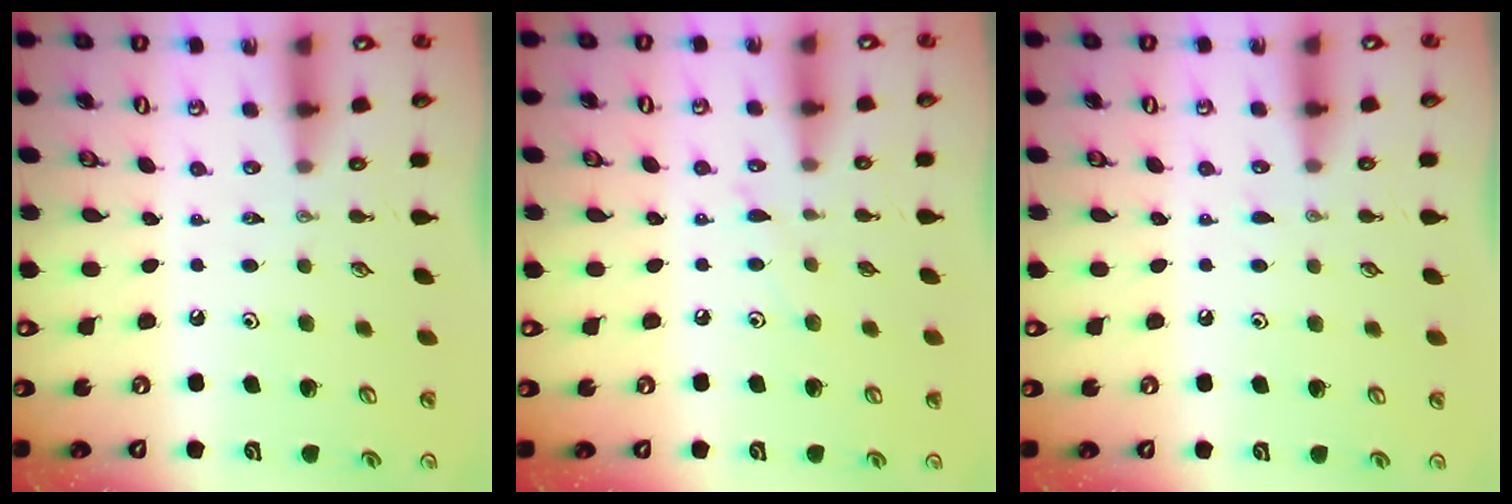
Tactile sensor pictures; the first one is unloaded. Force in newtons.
{"total": 5.8, "press": 5.8, "slide": 0.2}
{"total": 4.2, "press": 4.2, "slide": 0.4}